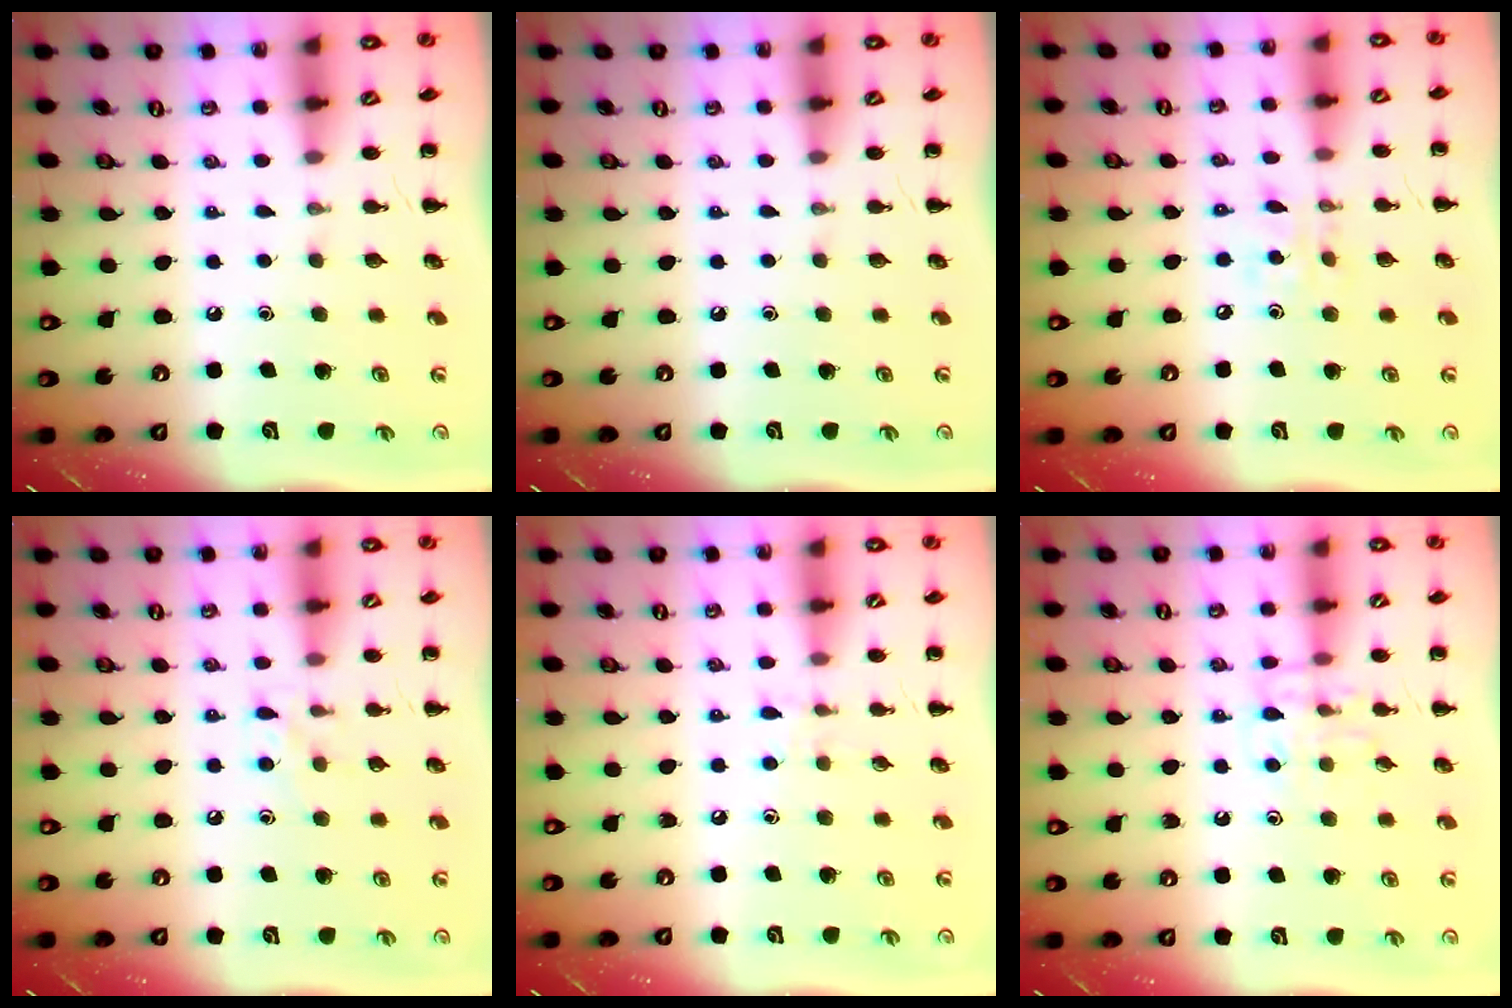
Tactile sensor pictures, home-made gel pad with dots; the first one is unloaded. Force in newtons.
{"total": 0.0}
{"total": 5.5, "press": 5.4, "slide": 1.3}
{"total": 6.4, "press": 6.0, "slide": 2.1}
{"total": 5.1, "press": 4.7, "slide": 2.0}
{"total": 8.4, "press": 8.4, "slide": 0.4}